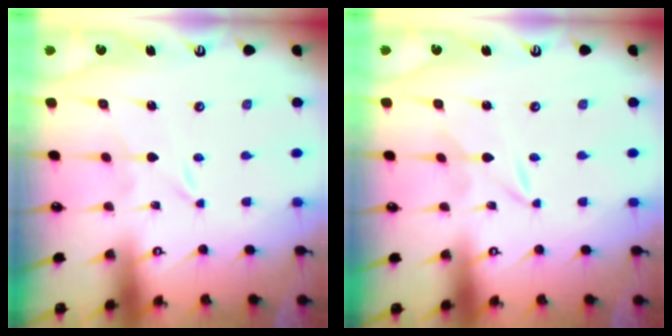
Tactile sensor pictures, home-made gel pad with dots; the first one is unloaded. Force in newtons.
{"total": 0.8, "press": 0.8, "slide": 0.2}